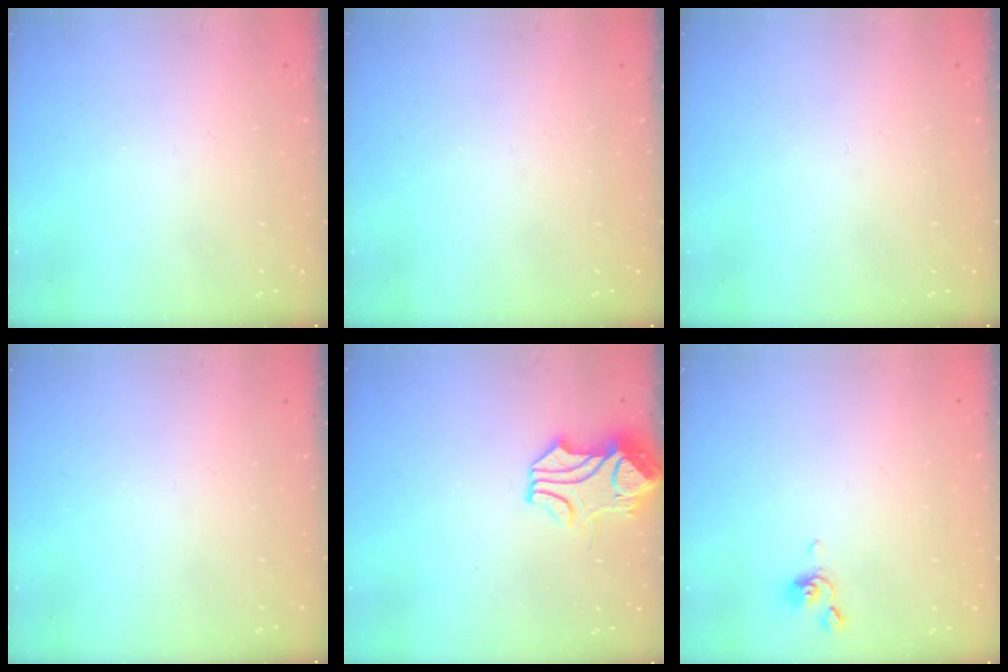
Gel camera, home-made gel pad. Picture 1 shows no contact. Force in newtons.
{"total": 0.0}
{"total": 0.0}
{"total": 0.0}
{"total": 2.1, "press": 2.0, "slide": 0.7}
{"total": 1.3, "press": 1.2, "slide": 0.4}